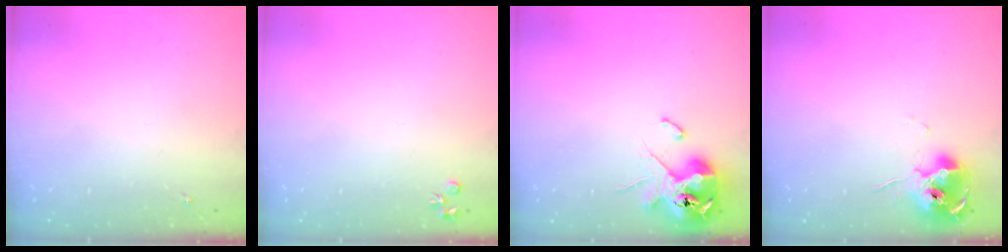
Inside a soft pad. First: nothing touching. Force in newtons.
{"total": 4.0, "press": 4.0, "slide": 0.6}
{"total": 12.7, "press": 12.5, "slide": 2.1}
{"total": 10.6, "press": 10.5, "slide": 0.8}